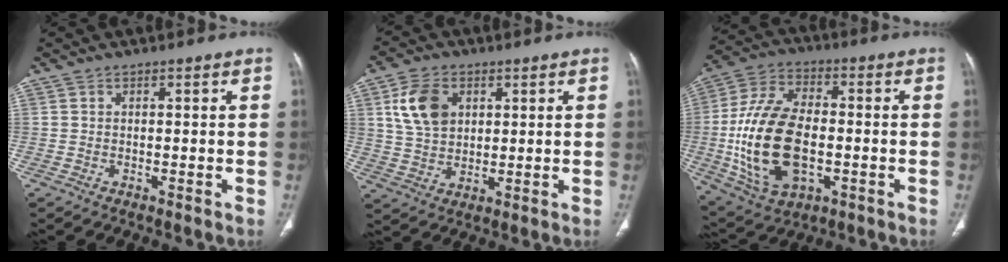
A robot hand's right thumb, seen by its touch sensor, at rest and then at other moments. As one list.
[{"total": 9.3, "force": [3.2, 6.5, 5.9], "torque": [-0.099, -0.009, 0.065]}, {"total": 20.6, "force": [-2.8, 12.1, 16.5], "torque": [-0.312, 0.012, -0.038]}]